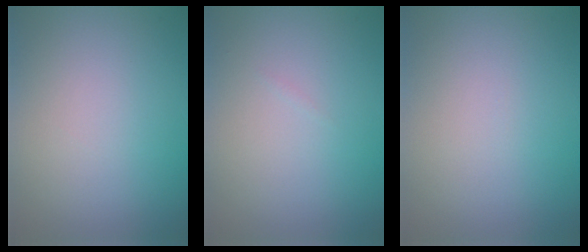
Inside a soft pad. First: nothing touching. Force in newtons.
{"total": 0.0}
{"total": 0.0}